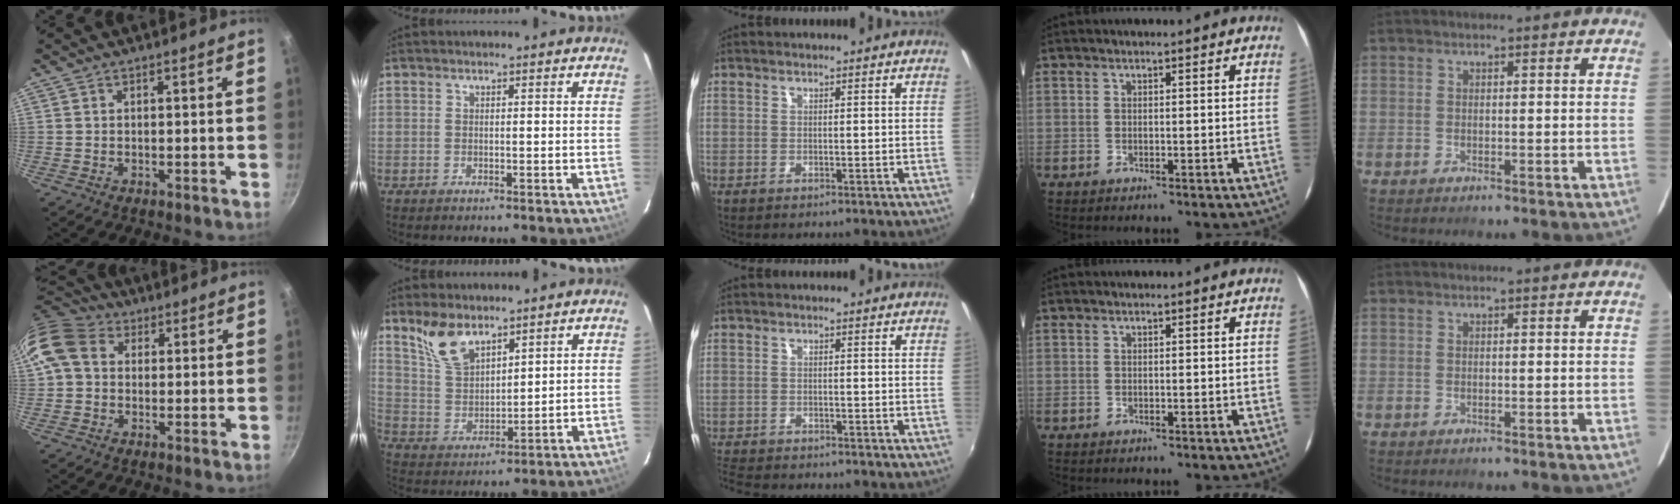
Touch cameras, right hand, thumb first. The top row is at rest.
{"thumb": {"total": 10.6, "force": [2.2, 8.6, 5.8], "torque": [-0.096, 0.018, 0.023]}, "index": {"total": 8.8, "force": [6.5, 3.8, 4.6], "torque": [-0.088, 0.007, 0.139]}, "middle": {"total": 7.0, "force": [-6.5, 1.4, 2.2], "torque": [-0.069, -0.023, -0.113]}}